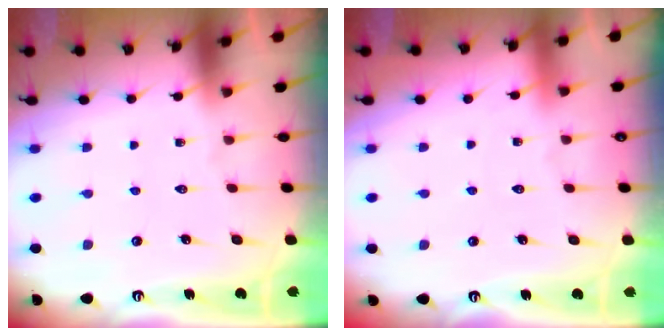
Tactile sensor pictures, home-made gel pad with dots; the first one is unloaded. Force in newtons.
{"total": 1.1, "press": 1.1, "slide": 0.2}